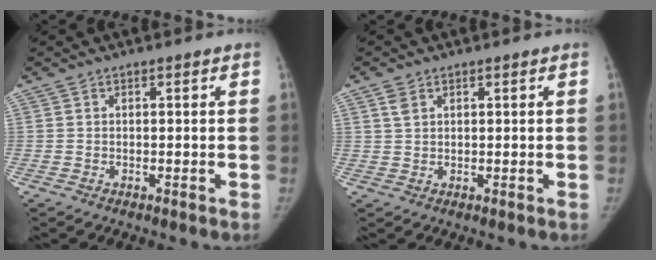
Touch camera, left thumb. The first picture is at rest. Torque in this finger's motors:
{"motor_torque": [-0.17, 0.11, 0.00, 0.39, 0.00]}